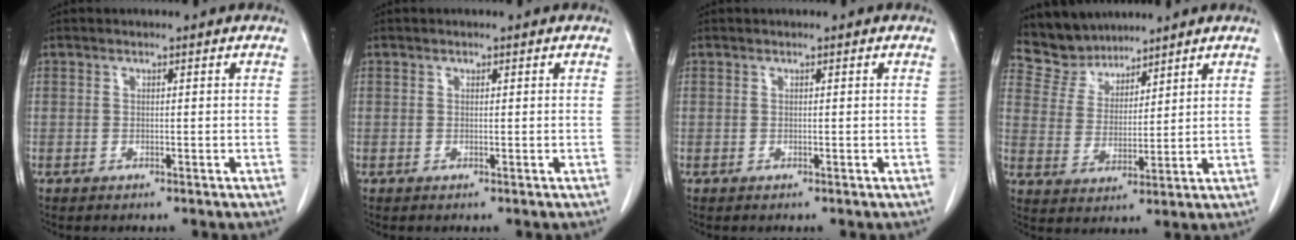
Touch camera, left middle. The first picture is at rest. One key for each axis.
{"total": 0.0}
{"total": 0.0}
{"total": 6.8, "fx": 6.3, "fy": 2.5, "fz": -0.3, "tx": -0.003, "ty": 0.010, "tz": 0.134}